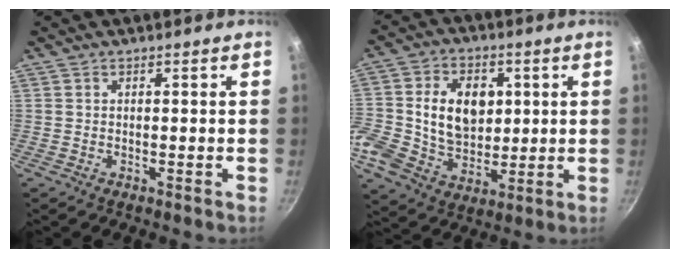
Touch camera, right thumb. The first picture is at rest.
{"total": 18.8, "force": [2.0, 14.3, 12.0], "torque": [-0.225, 0.018, 0.036]}